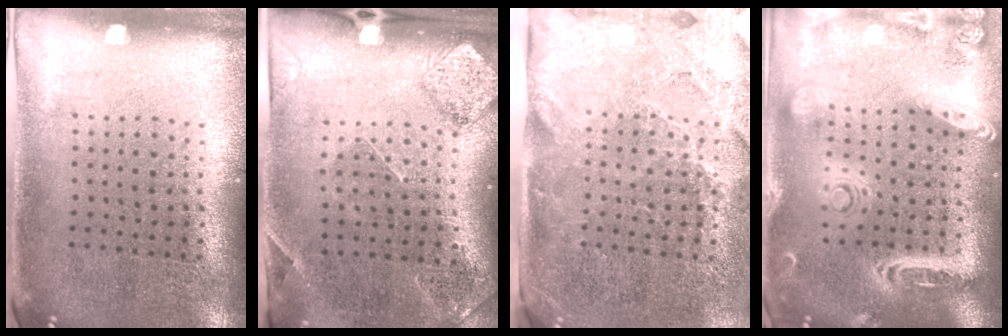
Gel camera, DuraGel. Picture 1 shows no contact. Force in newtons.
{"total": 1.5, "press": 1.3, "slide": 0.7}
{"total": 3.7, "press": 3.1, "slide": 1.9}
{"total": 2.7, "press": 2.3, "slide": 1.3}